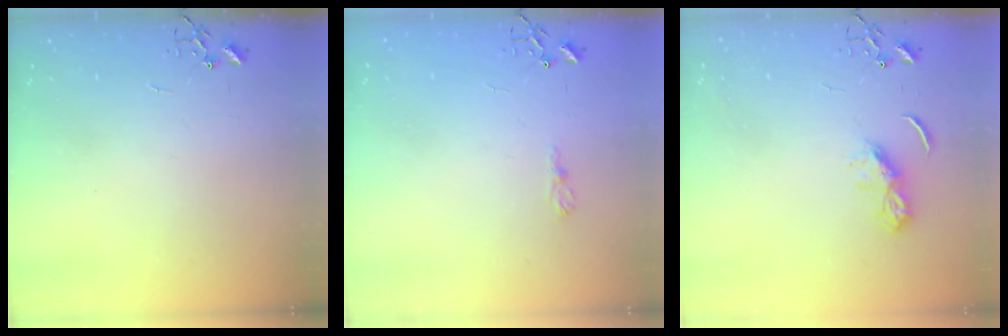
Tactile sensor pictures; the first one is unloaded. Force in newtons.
{"total": 6.0, "press": 6.0, "slide": 0.7}
{"total": 6.7, "press": 6.7, "slide": 0.6}